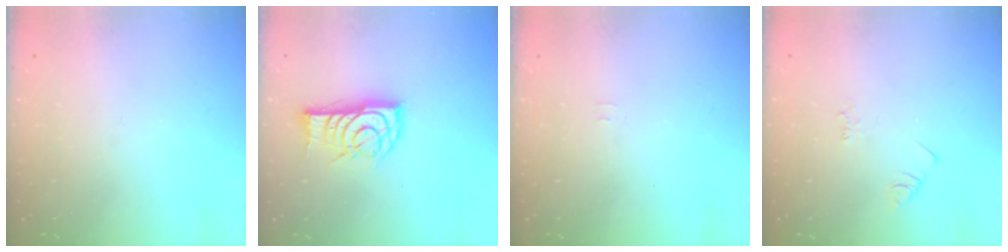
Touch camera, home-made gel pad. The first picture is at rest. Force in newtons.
{"total": 13.1, "press": 13.1, "slide": 0.5}
{"total": 3.4, "press": 3.3, "slide": 0.4}
{"total": 2.2, "press": 2.1, "slide": 0.4}